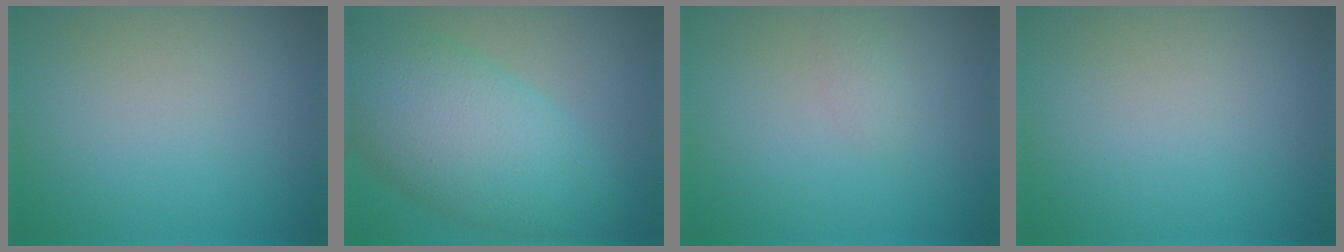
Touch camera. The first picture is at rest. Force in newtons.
{"total": 9.5, "press": 9.5, "slide": 0.2}
{"total": 0.8, "press": 0.8, "slide": 0.0}
{"total": 0.0}